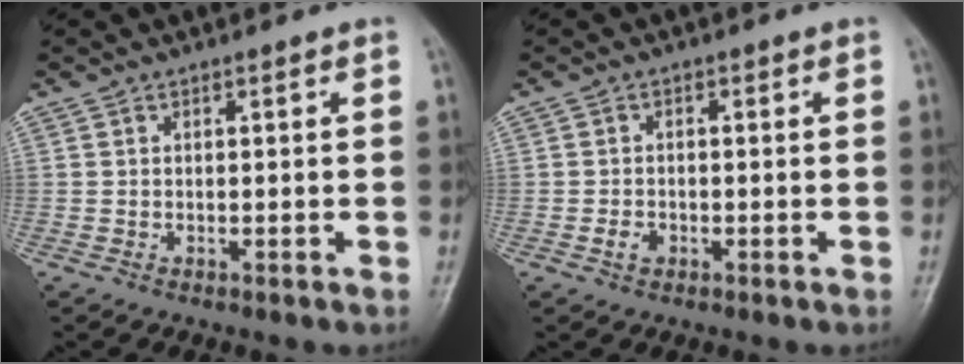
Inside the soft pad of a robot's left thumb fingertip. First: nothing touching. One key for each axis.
{"total": 2.1, "fx": -0.8, "fy": 1.6, "fz": 1.0, "tx": -0.012, "ty": 0.004, "tz": -0.016}